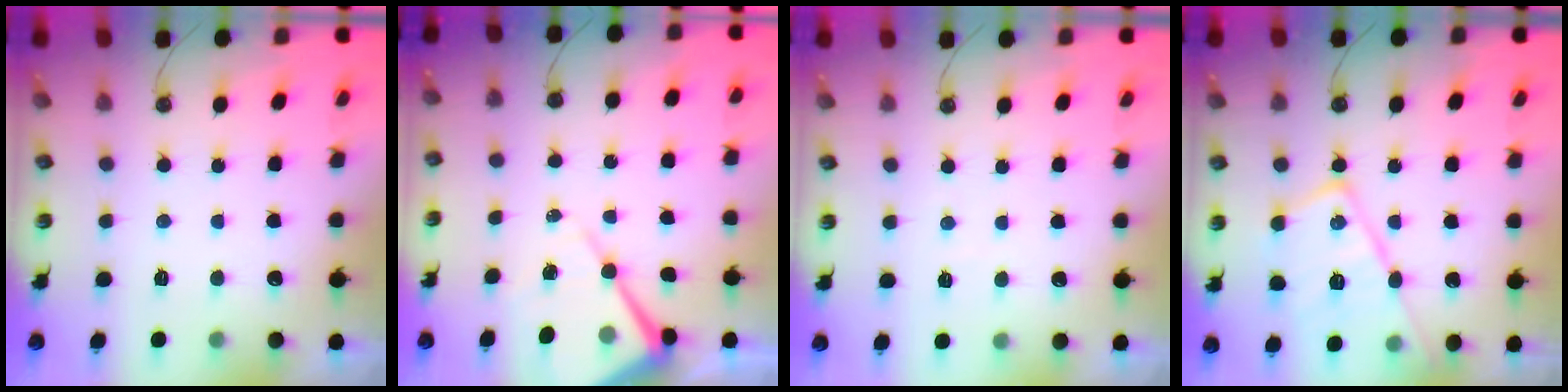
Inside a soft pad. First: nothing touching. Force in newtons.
{"total": 11.7, "press": 11.7, "slide": 1.1}
{"total": 2.0, "press": 2.0, "slide": 0.3}
{"total": 18.7, "press": 18.6, "slide": 1.6}